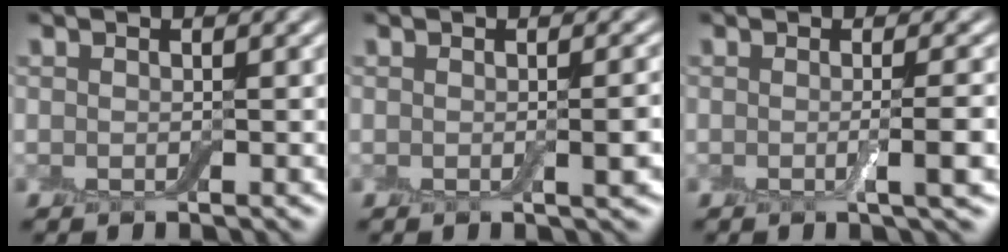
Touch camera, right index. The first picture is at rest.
{"total": 1.8, "force": [-0.2, 0.3, 1.8], "torque": [-0.024, -0.001, -0.003]}
{"total": 3.1, "force": [-0.5, 0.5, 3.0], "torque": [-0.043, -0.004, -0.010]}